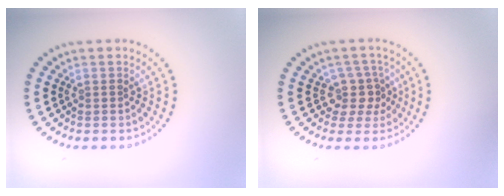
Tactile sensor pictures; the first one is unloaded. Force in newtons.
{"total": 2.7, "press": 2.0, "slide": 1.8}